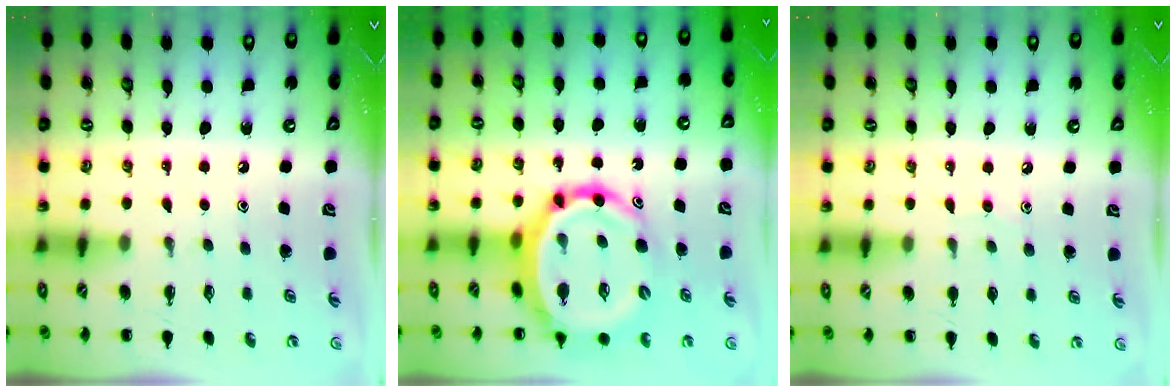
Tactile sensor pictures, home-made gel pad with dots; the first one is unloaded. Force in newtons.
{"total": 17.5, "press": 16.8, "slide": 4.9}
{"total": 2.5, "press": 2.3, "slide": 1.0}